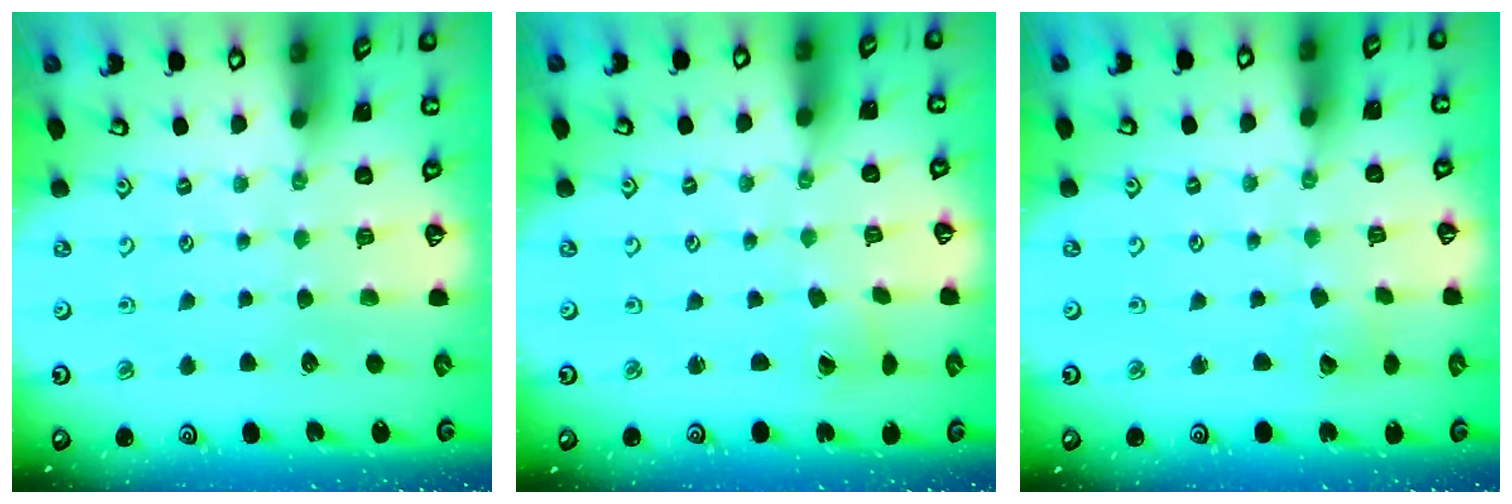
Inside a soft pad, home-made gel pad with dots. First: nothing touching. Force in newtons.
{"total": 0.9, "press": 0.9, "slide": 0.0}
{"total": 2.9, "press": 2.9, "slide": 0.3}